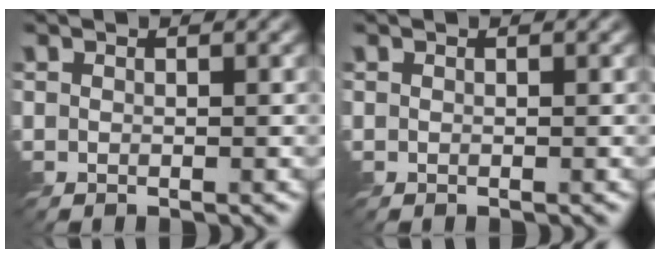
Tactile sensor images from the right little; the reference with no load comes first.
{"total": 0.0}